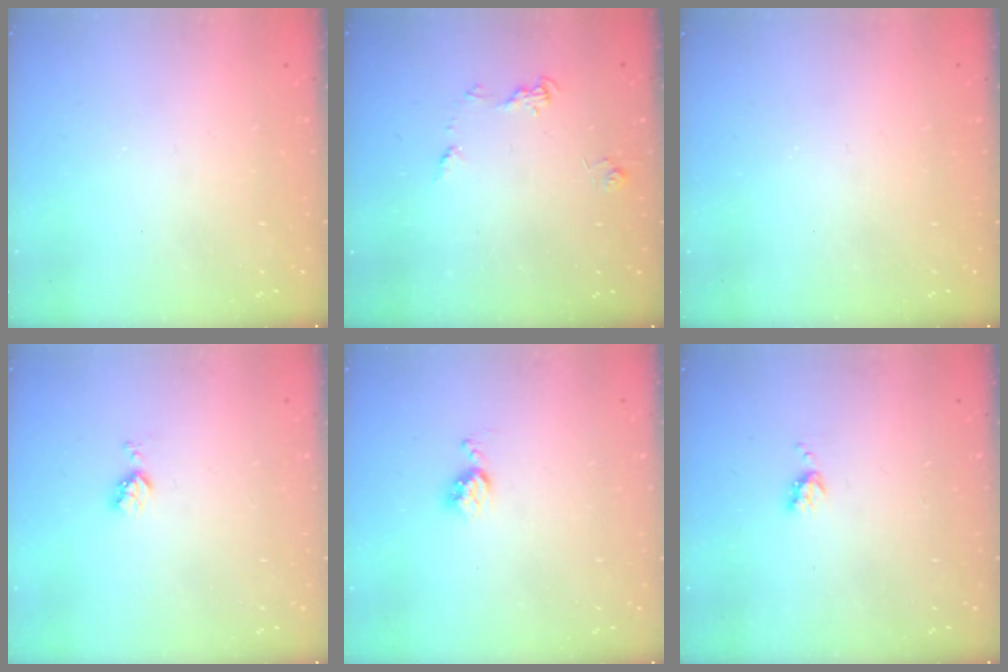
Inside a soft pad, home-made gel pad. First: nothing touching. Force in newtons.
{"total": 5.7, "press": 5.7, "slide": 0.6}
{"total": 0.0}
{"total": 4.3, "press": 4.3, "slide": 0.6}
{"total": 4.3, "press": 4.3, "slide": 0.5}
{"total": 3.9, "press": 3.9, "slide": 0.5}